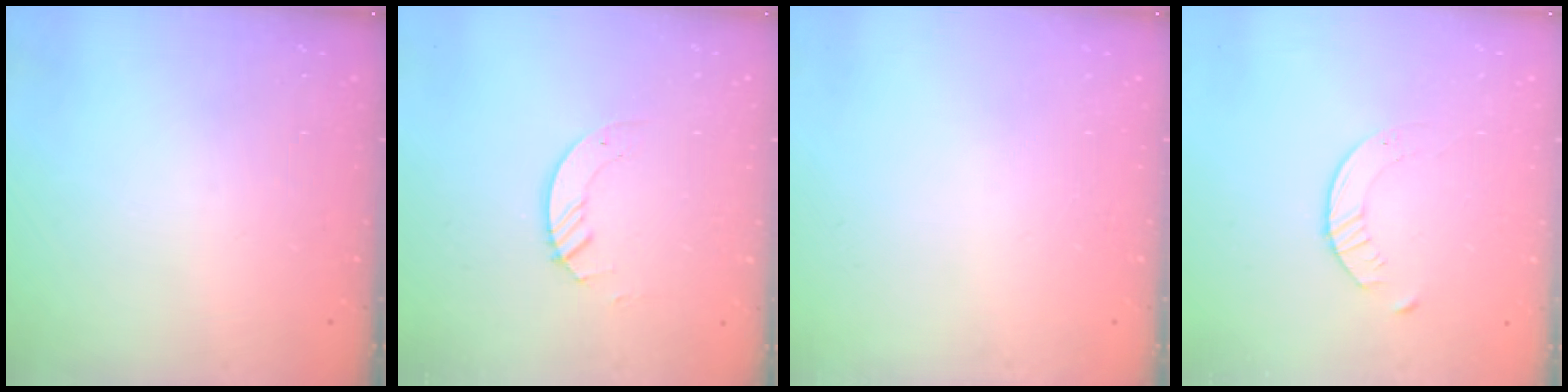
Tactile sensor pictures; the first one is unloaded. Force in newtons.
{"total": 2.9, "press": 2.9, "slide": 0.3}
{"total": 0.0}
{"total": 3.5, "press": 3.5, "slide": 0.4}